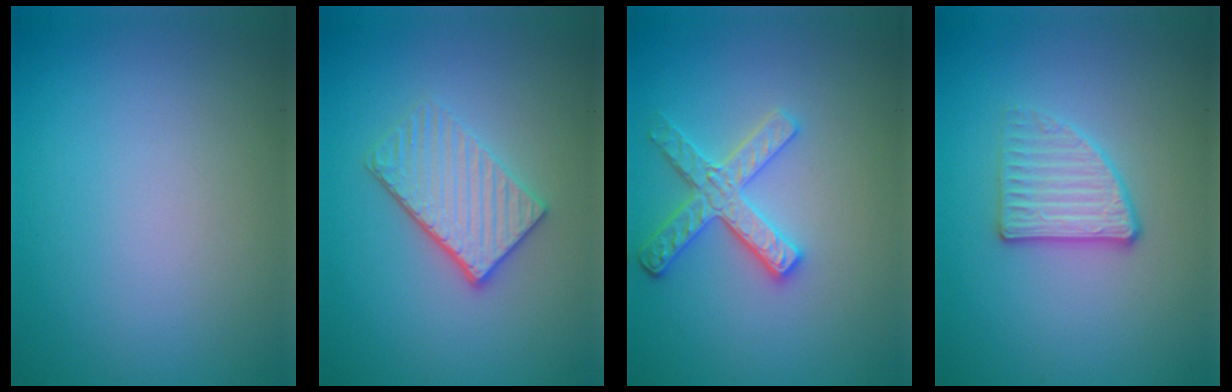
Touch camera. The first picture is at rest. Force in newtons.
{"total": 3.9, "press": 3.2, "slide": 2.2}
{"total": 3.4, "press": 3.1, "slide": 1.3}
{"total": 2.7, "press": 2.6, "slide": 0.8}